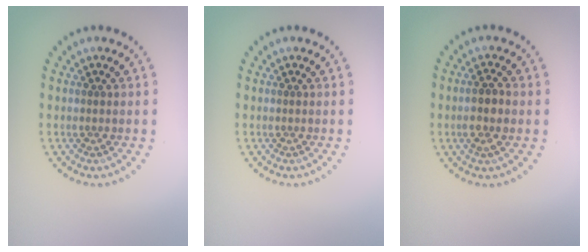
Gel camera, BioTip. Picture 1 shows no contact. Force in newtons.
{"total": 0.0}
{"total": 2.6, "press": 2.5, "slide": 0.7}